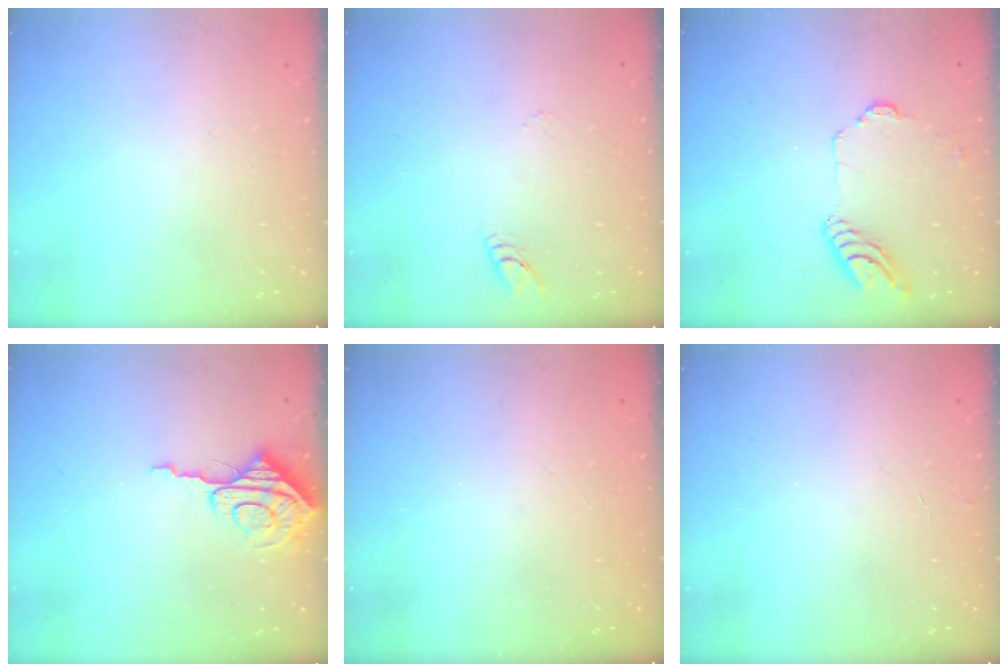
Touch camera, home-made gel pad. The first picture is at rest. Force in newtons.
{"total": 3.3, "press": 3.3, "slide": 0.3}
{"total": 11.5, "press": 11.5, "slide": 1.1}
{"total": 8.5, "press": 8.5, "slide": 0.5}
{"total": 0.0}
{"total": 2.5, "press": 2.5, "slide": 0.2}